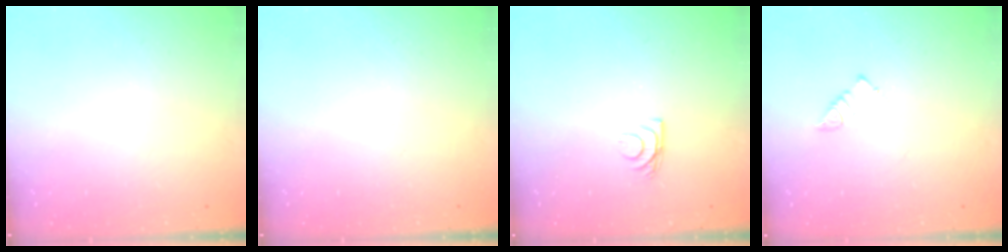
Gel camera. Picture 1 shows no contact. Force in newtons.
{"total": 0.0}
{"total": 7.2, "press": 7.2, "slide": 0.6}
{"total": 2.9, "press": 2.9, "slide": 0.5}